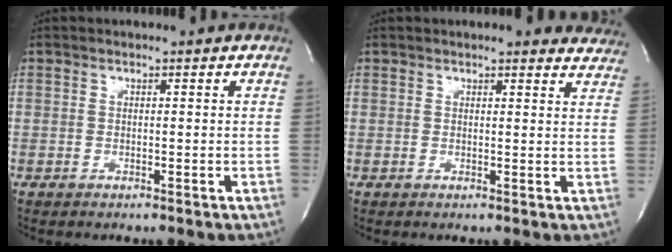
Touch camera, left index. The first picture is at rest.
{"total": 10.5, "force": [9.8, 2.5, 2.9], "torque": [-0.005, -0.006, 0.085]}